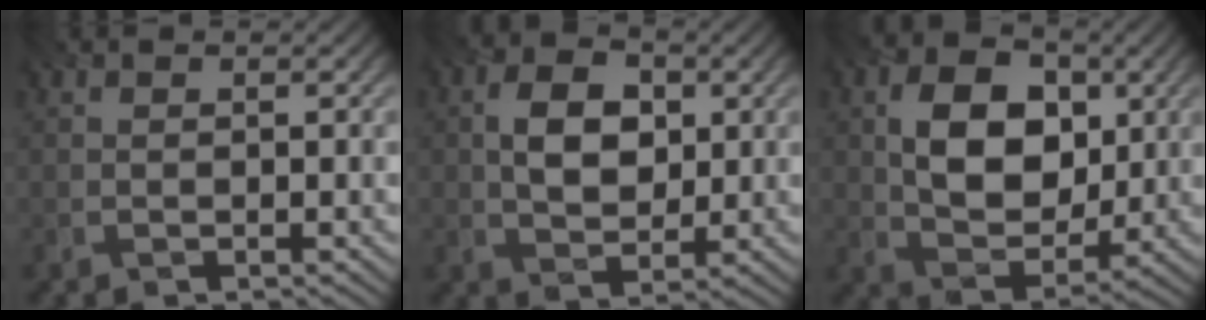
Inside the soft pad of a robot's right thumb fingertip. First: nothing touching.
{"total": 5.7, "force": [-0.1, 3.9, 4.2], "torque": [-0.070, 0.001, -0.011]}
{"total": 9.3, "force": [0.8, 6.4, 6.7], "torque": [-0.131, -0.006, 0.004]}